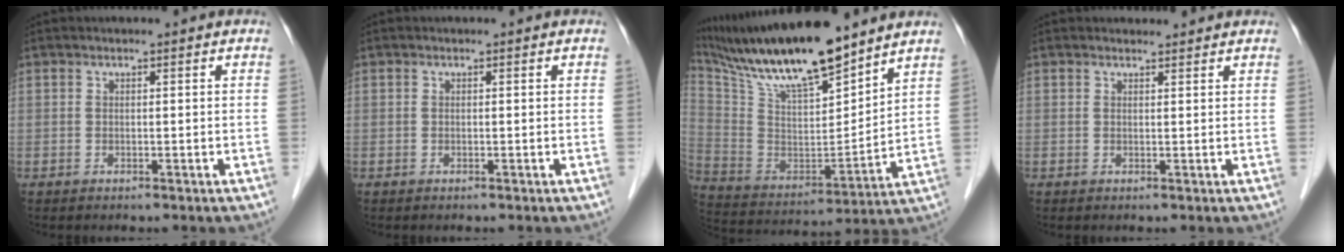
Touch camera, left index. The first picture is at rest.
{"total": 0.0}
{"total": 19.2, "force": [16.0, 2.7, 10.2], "torque": [-0.191, -0.002, 0.297]}
{"total": 2.0, "force": [2.0, 0.4, 0.1], "torque": [-0.011, 0.011, 0.028]}